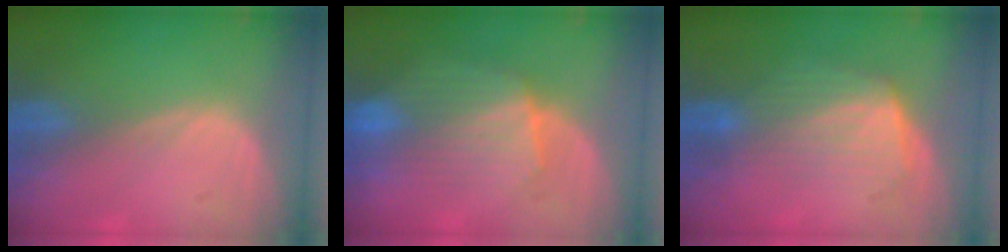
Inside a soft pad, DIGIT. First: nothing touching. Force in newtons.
{"total": 8.2, "press": 8.1, "slide": 1.3}
{"total": 6.9, "press": 6.3, "slide": 2.8}